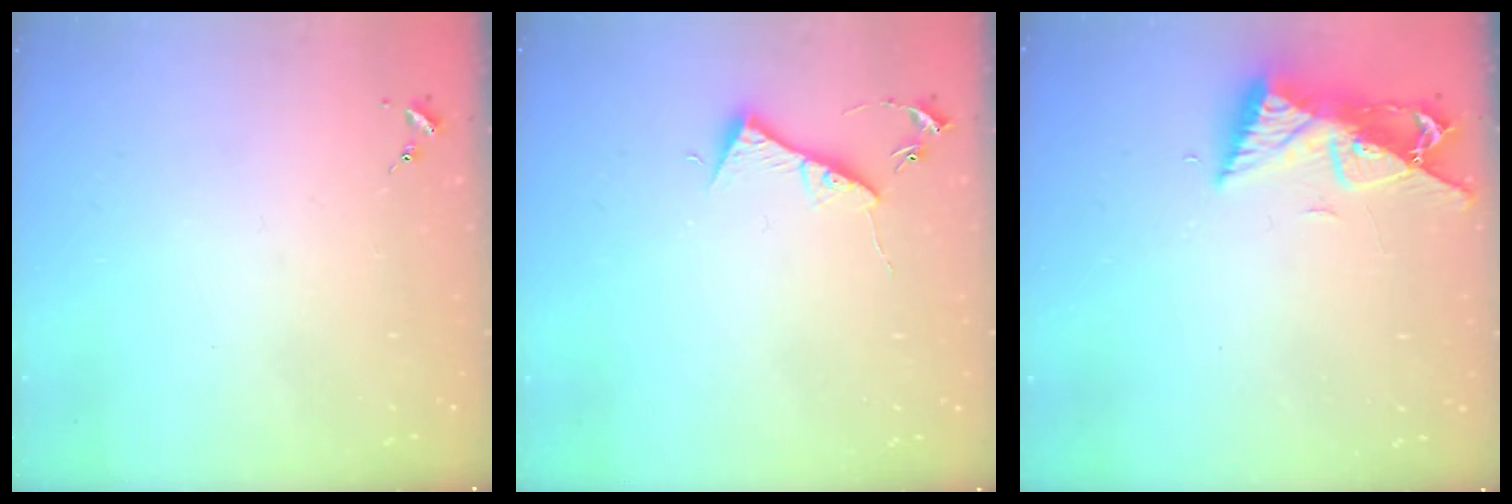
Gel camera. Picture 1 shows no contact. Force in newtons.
{"total": 6.8, "press": 6.8, "slide": 0.6}
{"total": 9.7, "press": 9.7, "slide": 1.0}